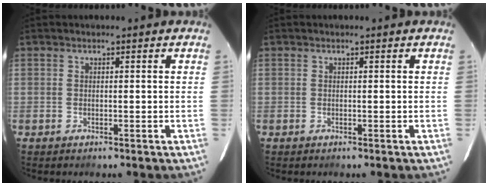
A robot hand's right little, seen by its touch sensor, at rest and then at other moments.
{"total": 0.0}